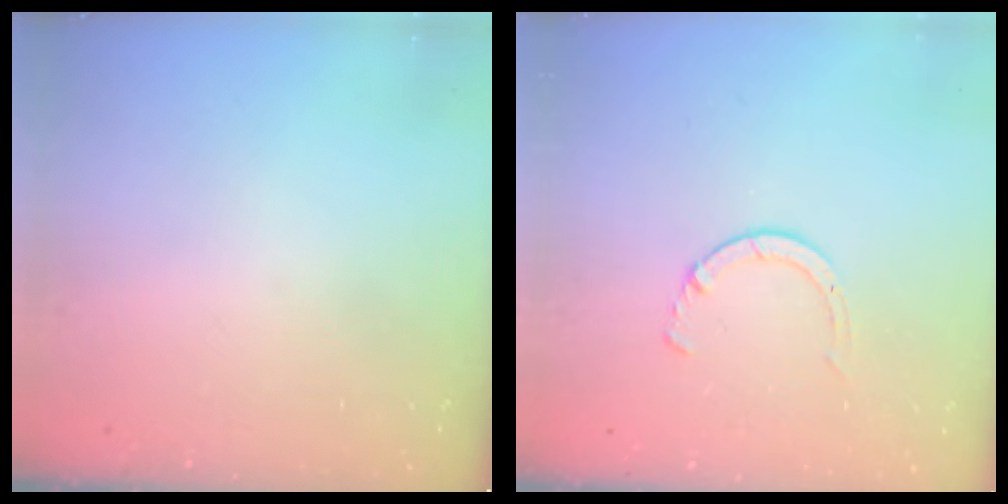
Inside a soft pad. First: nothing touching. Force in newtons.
{"total": 2.8, "press": 2.8, "slide": 0.4}